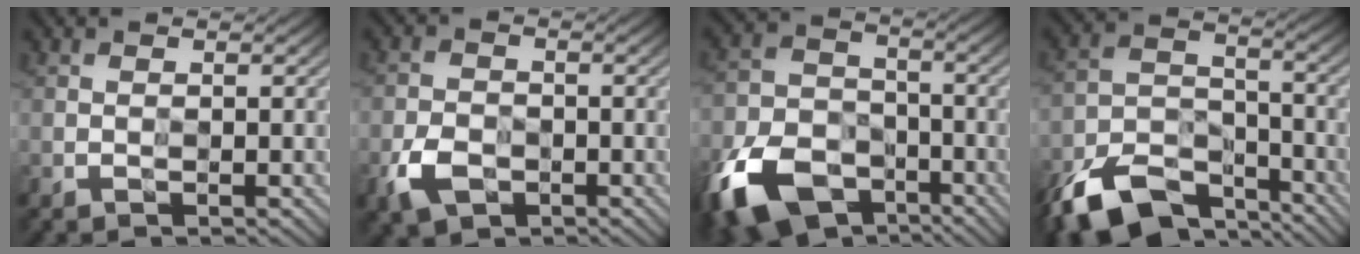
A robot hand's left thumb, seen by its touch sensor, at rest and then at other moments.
{"total": 3.1, "force": [-1.8, 2.5, 0.7], "torque": [-0.018, -0.007, -0.038]}
{"total": 10.7, "force": [-6.7, 7.1, 4.4], "torque": [-0.114, -0.023, -0.139]}
{"total": 9.7, "force": [-8.1, 4.2, 3.1], "torque": [-0.063, -0.005, -0.159]}